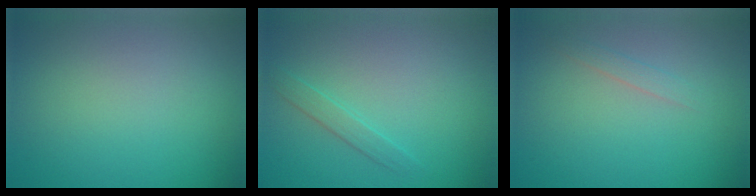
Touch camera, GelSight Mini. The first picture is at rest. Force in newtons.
{"total": 1.3, "press": 1.3, "slide": 0.0}
{"total": 0.8, "press": 0.8, "slide": 0.1}